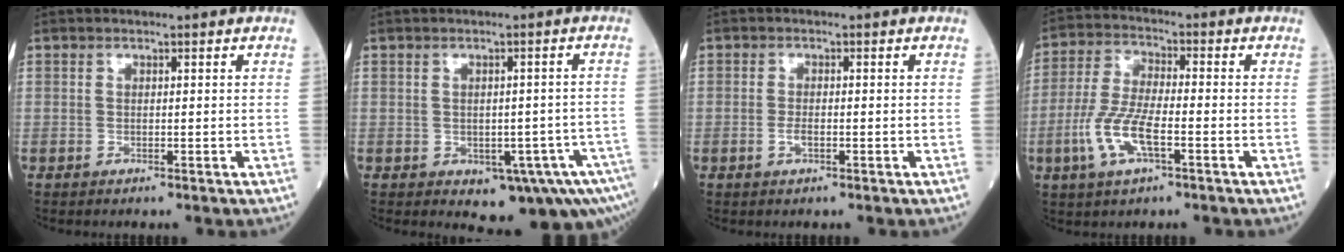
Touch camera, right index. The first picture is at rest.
{"total": 9.4, "force": [-5.0, 3.3, 7.2], "torque": [-0.069, 0.008, -0.059]}
{"total": 1.5, "force": [-0.5, 0.5, 1.4], "torque": [-0.028, 0.001, -0.009]}
{"total": 8.8, "force": [-3.1, 2.4, 7.9], "torque": [-0.172, -0.003, -0.060]}